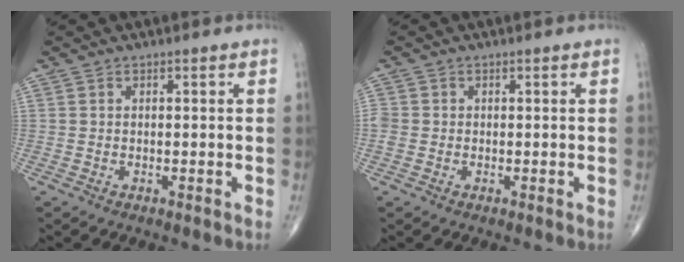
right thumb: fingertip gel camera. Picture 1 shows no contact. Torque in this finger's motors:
{"motor_torque": [0.28, -0.28, 0.28, 0.16, 0.01]}